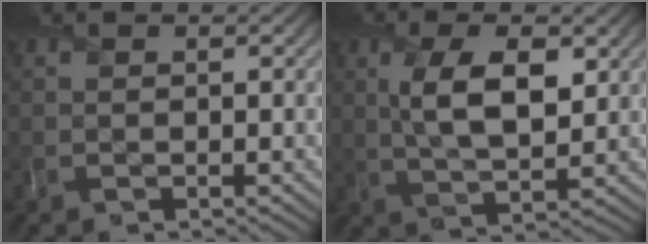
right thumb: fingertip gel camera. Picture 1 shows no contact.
{"total": 7.3, "force": [1.8, 3.2, 6.3], "torque": [-0.127, 0.001, 0.036]}